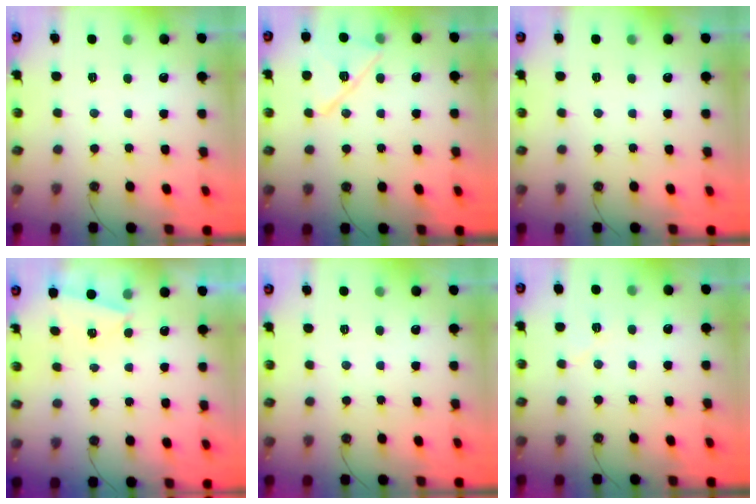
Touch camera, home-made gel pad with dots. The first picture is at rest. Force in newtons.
{"total": 12.7, "press": 12.7, "slide": 0.7}
{"total": 0.0}
{"total": 2.0, "press": 0.9, "slide": 1.8}
{"total": 0.0}
{"total": 5.0, "press": 4.6, "slide": 1.8}